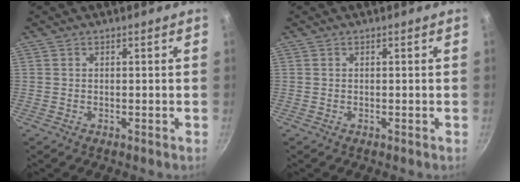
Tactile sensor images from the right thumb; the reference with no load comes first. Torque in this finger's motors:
{"motor_torque": [-0.10, 0.33, 0.45, -0.37, -0.02]}